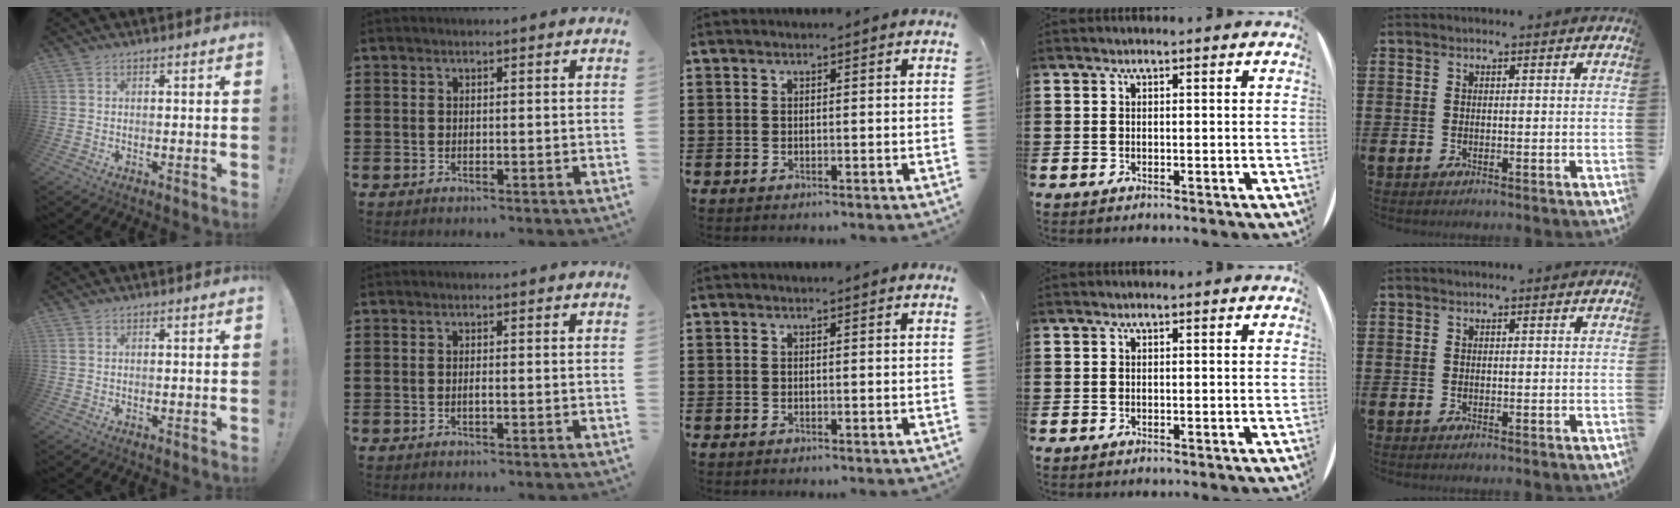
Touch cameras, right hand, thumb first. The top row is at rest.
{"thumb": {"total": 0.7, "force": [0.4, 0.3, 0.4], "torque": [-0.009, 0.002, 0.008]}, "index": {"total": 0.6, "force": [-0.2, 0.0, 0.6], "torque": [-0.011, -0.003, -0.004]}}